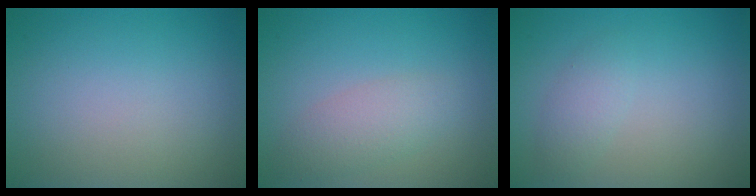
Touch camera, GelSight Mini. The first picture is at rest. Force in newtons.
{"total": 2.6, "press": 2.6, "slide": 0.1}
{"total": 1.6, "press": 1.6, "slide": 0.1}